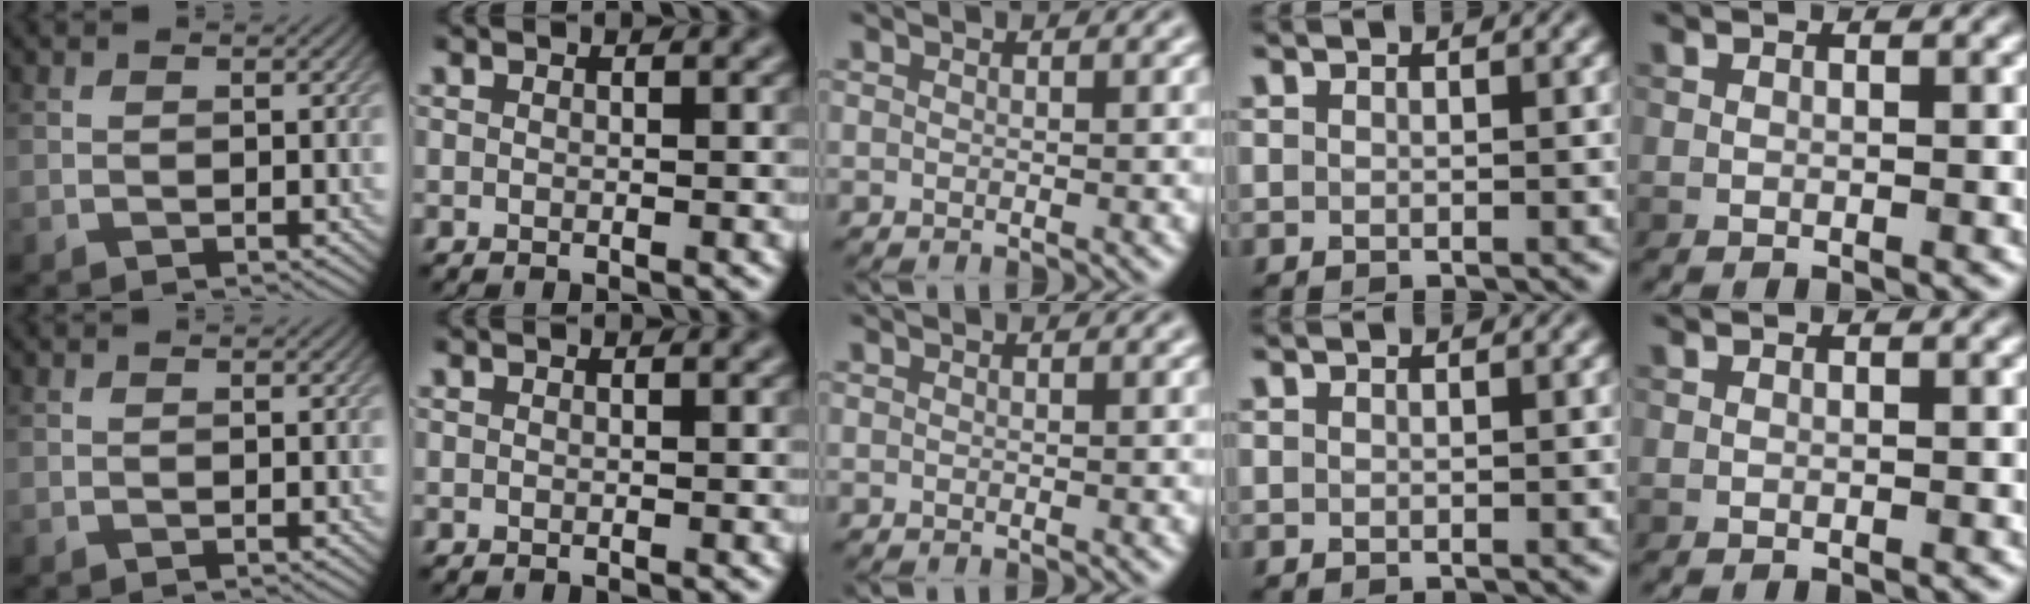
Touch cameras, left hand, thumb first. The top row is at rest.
{}